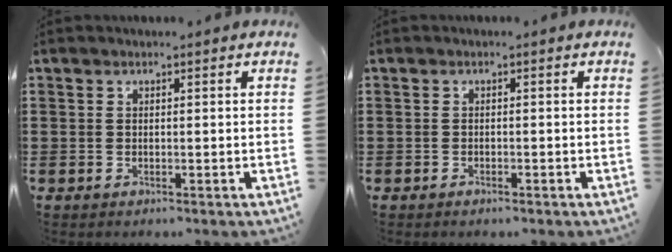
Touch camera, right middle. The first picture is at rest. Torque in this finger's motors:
{"motor_torque": [-0.20, -0.13, 0.06, -0.01]}